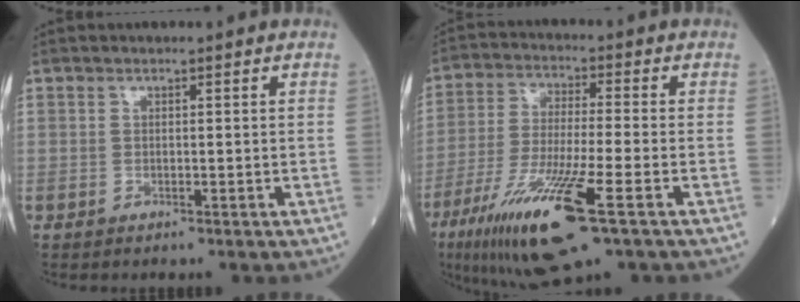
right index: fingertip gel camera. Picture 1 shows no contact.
{"total": 15.6, "force": [-7.8, 0.9, 13.5], "torque": [-0.280, -0.039, -0.138]}